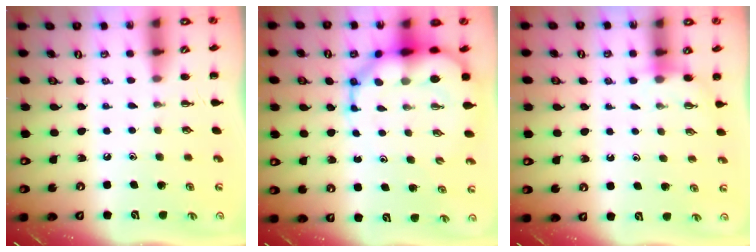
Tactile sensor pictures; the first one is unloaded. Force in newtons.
{"total": 12.2, "press": 11.7, "slide": 3.5}
{"total": 2.6, "press": 2.5, "slide": 0.9}